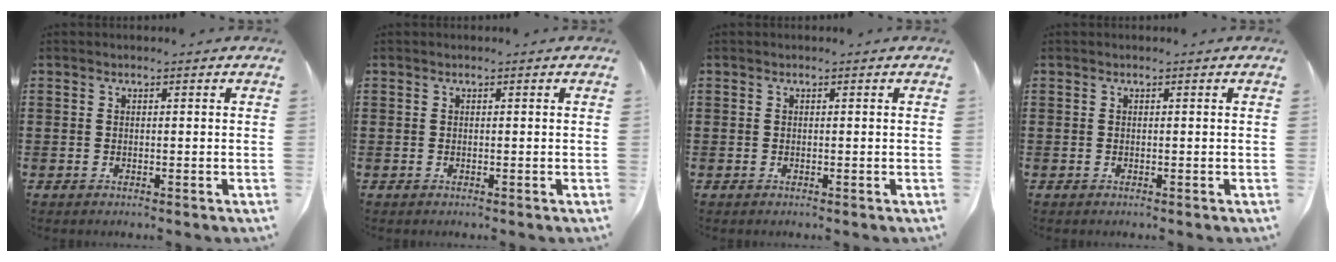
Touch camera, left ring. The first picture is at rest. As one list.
[{"total": 0.0}, {"total": 0.0}, {"total": 0.0}]